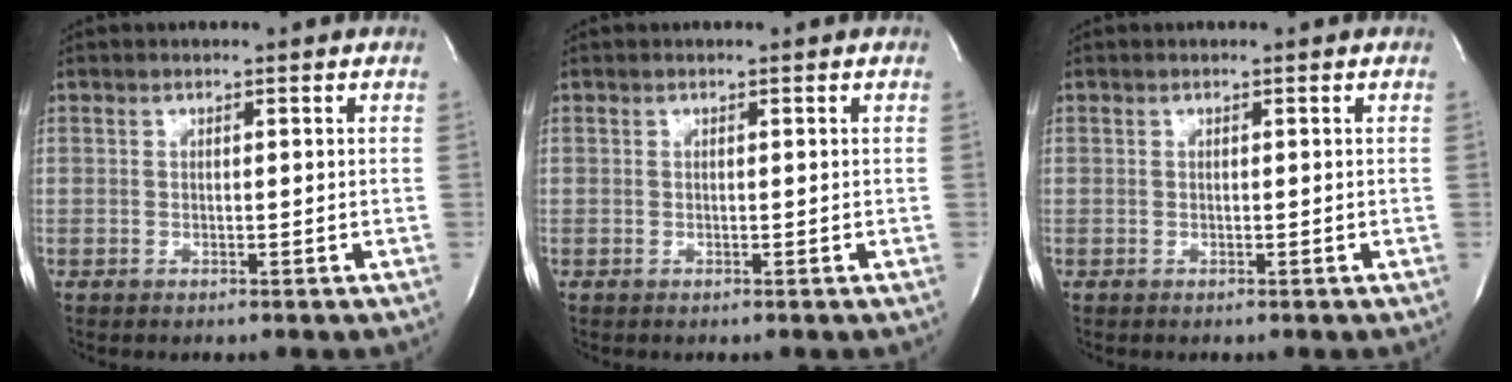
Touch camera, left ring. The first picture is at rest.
{"total": 0.0}
{"total": 0.0}